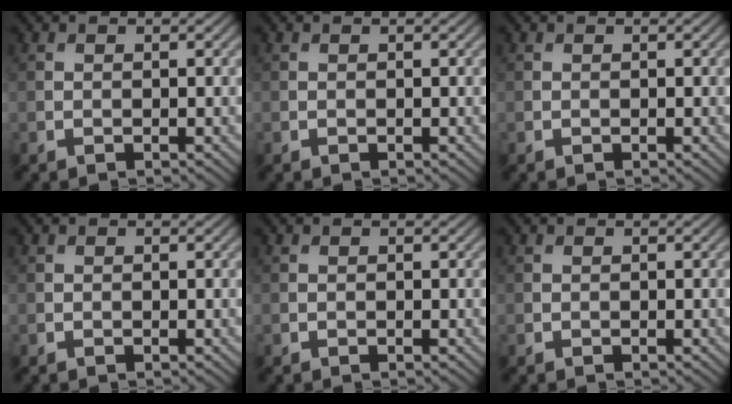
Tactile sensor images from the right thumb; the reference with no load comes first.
{"total": 0.0}
{"total": 0.0}
{"total": 0.0}
{"total": 0.0}
{"total": 0.0}